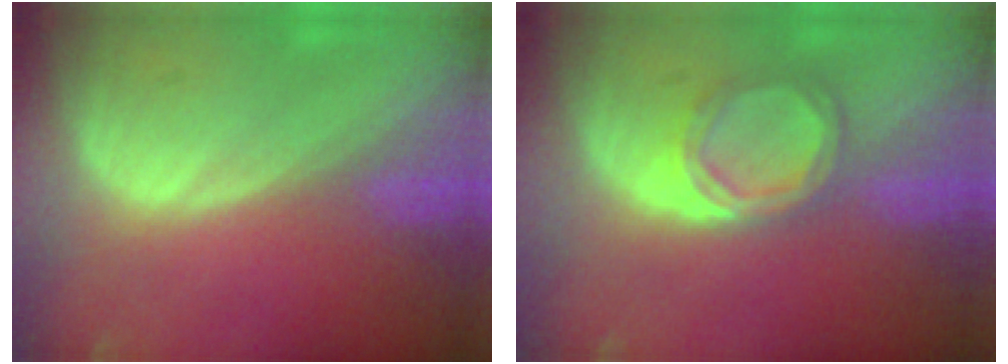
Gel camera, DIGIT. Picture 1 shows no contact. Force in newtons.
{"total": 4.5, "press": 4.5, "slide": 0.5}